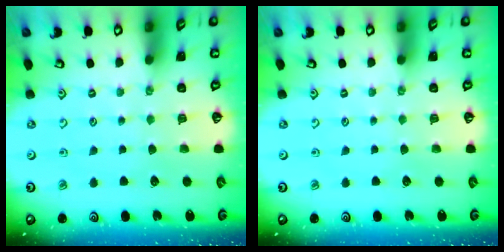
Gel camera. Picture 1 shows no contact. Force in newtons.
{"total": 0.0}